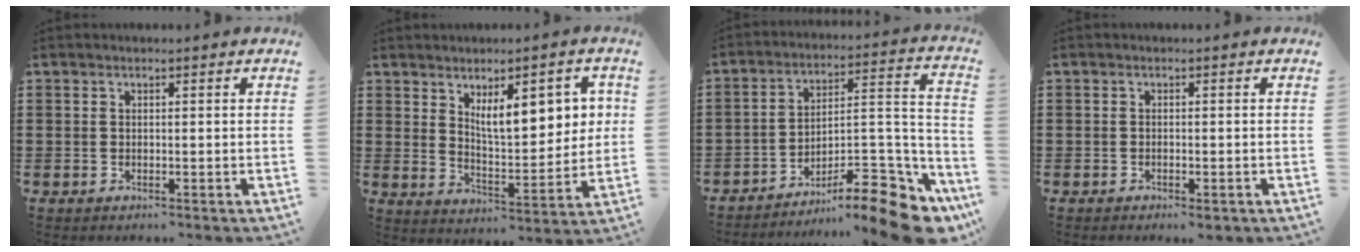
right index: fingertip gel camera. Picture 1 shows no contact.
{"total": 9.1, "force": [3.7, 3.7, 7.4], "torque": [-0.120, -0.006, 0.058]}
{"total": 12.6, "force": [-9.6, 3.1, 7.5], "torque": [-0.079, 0.030, -0.173]}
{"total": 0.9, "force": [-0.7, 0.2, 0.4], "torque": [-0.011, -0.005, -0.013]}